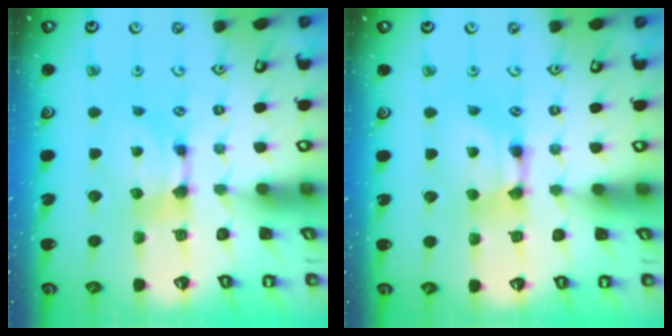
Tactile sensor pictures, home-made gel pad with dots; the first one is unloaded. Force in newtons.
{"total": 1.6, "press": 1.4, "slide": 0.6}